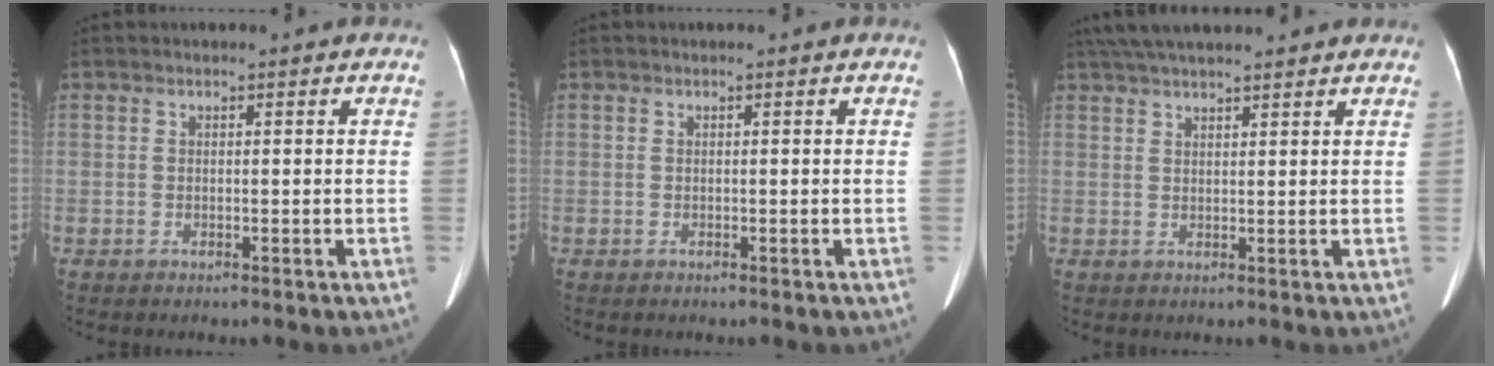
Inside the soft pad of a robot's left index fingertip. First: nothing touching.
{"total": 0.0}
{"total": 11.6, "force": [10.2, 1.6, 5.4], "torque": [-0.091, 0.049, 0.153]}